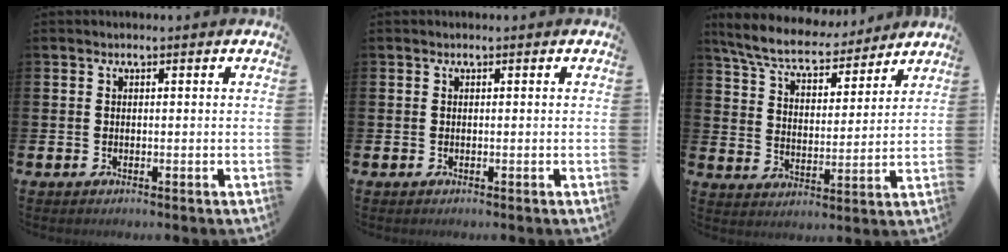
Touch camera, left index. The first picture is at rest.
{"total": 0.0}
{"total": 7.7, "force": [7.1, 1.7, 2.5], "torque": [-0.087, -0.040, 0.126]}